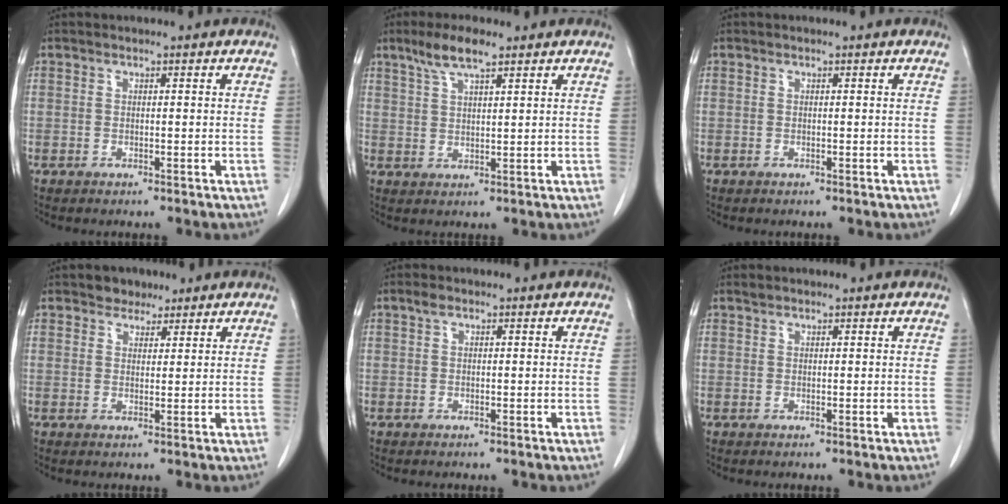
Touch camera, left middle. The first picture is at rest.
{"total": 5.5, "force": [3.9, 0.8, 3.8], "torque": [-0.082, 0.007, 0.075]}
{"total": 0.0}
{"total": 2.9, "force": [2.2, 1.8, 0.4], "torque": [-0.007, 0.005, 0.034]}
{"total": 0.9, "force": [0.5, 0.4, 0.6], "torque": [-0.012, 0.009, 0.010]}
{"total": 0.6, "force": [0.6, 0.1, 0.1], "torque": [-0.010, 0.003, 0.013]}